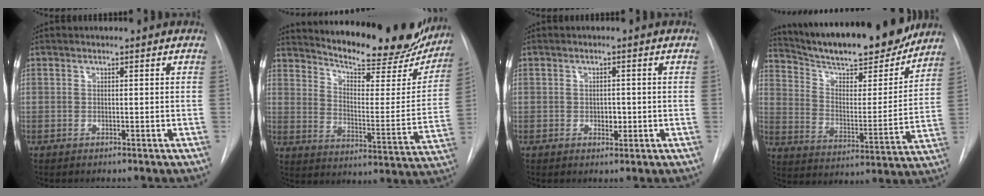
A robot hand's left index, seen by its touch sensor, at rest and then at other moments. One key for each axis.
{"total": 25.3, "fx": 22.5, "fy": 5.6, "fz": 10.1, "tx": -0.151, "ty": -0.060, "tz": 0.291}
{"total": 1.7, "fx": -0.3, "fy": 1.1, "fz": 1.2, "tx": -0.016, "ty": 0.001, "tz": -0.001}
{"total": 22.8, "fx": 20.1, "fy": 3.9, "fz": 9.9, "tx": -0.166, "ty": -0.014, "tz": 0.299}